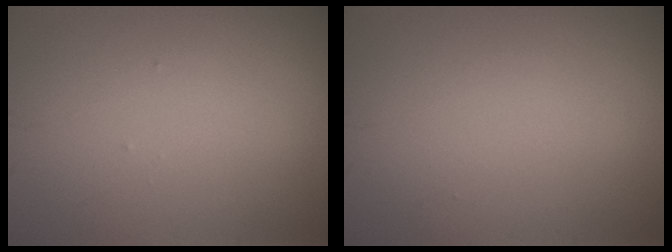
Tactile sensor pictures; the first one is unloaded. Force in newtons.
{"total": 0.0}